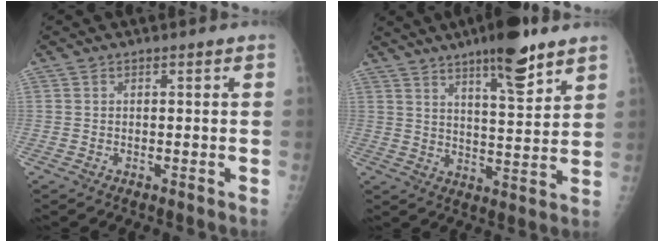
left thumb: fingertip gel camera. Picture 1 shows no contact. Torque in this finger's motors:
{"motor_torque": [0.39, 0.47, 0.21, -0.17, 0.06]}